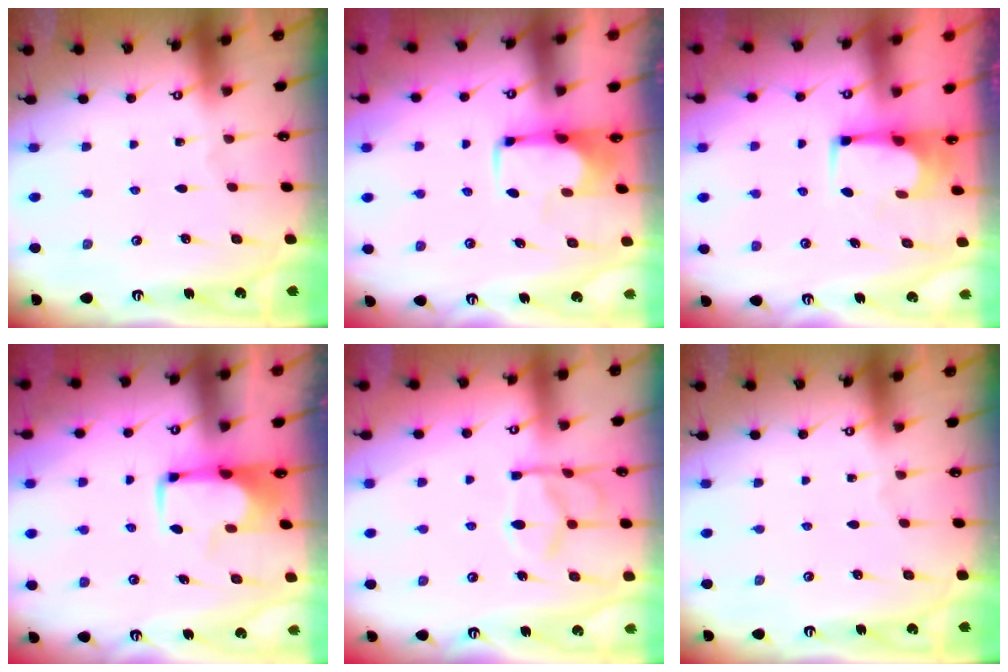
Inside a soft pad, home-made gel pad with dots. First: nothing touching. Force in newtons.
{"total": 1.4, "press": 1.3, "slide": 0.5}
{"total": 2.2, "press": 2.2, "slide": 0.1}
{"total": 1.7, "press": 1.6, "slide": 0.5}
{"total": 13.0, "press": 12.9, "slide": 1.4}
{"total": 0.0}